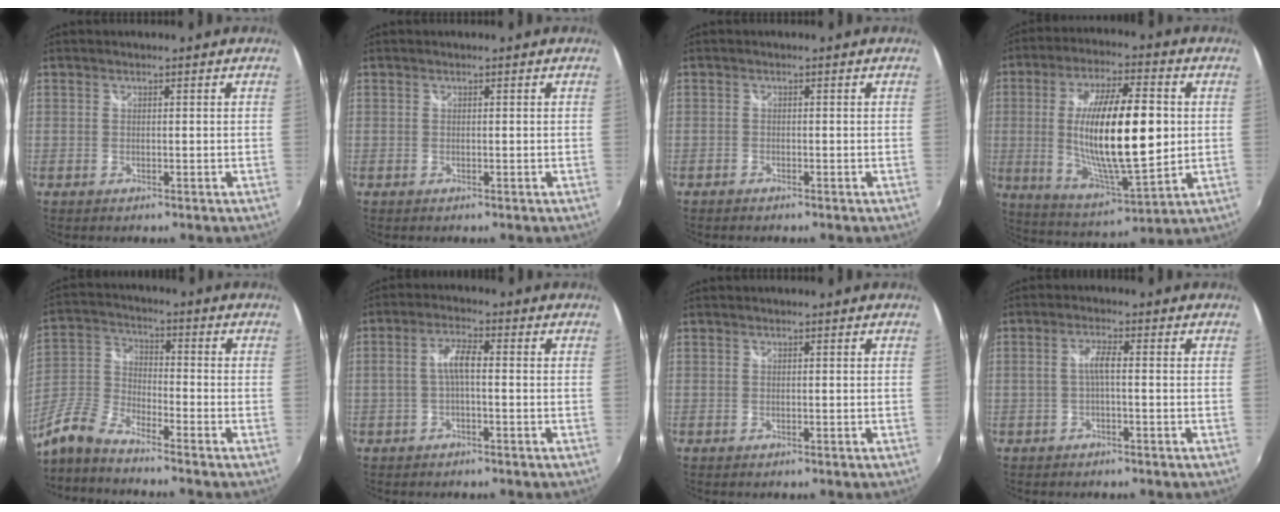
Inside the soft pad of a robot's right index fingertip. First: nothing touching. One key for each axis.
{"total": 0.0}
{"total": 0.9, "fx": -0.8, "fy": 0.3, "fz": 0.2, "tx": -0.008, "ty": -0.001, "tz": -0.017}
{"total": 20.5, "fx": 0.6, "fy": 5.7, "fz": 19.7, "tx": -0.355, "ty": -0.013, "tz": 0.019}
{"total": 9.7, "fx": -7.6, "fy": 3.4, "fz": 5.0, "tx": -0.118, "ty": 0.001, "tz": -0.162}
{"total": 4.5, "fx": -0.5, "fy": 1.2, "fz": 4.3, "tx": -0.088, "ty": 0.012, "tz": -0.007}
{"total": 0.0}
{"total": 2.7, "fx": -0.4, "fy": 0.3, "fz": 2.6, "tx": -0.053, "ty": 0.006, "tz": -0.006}